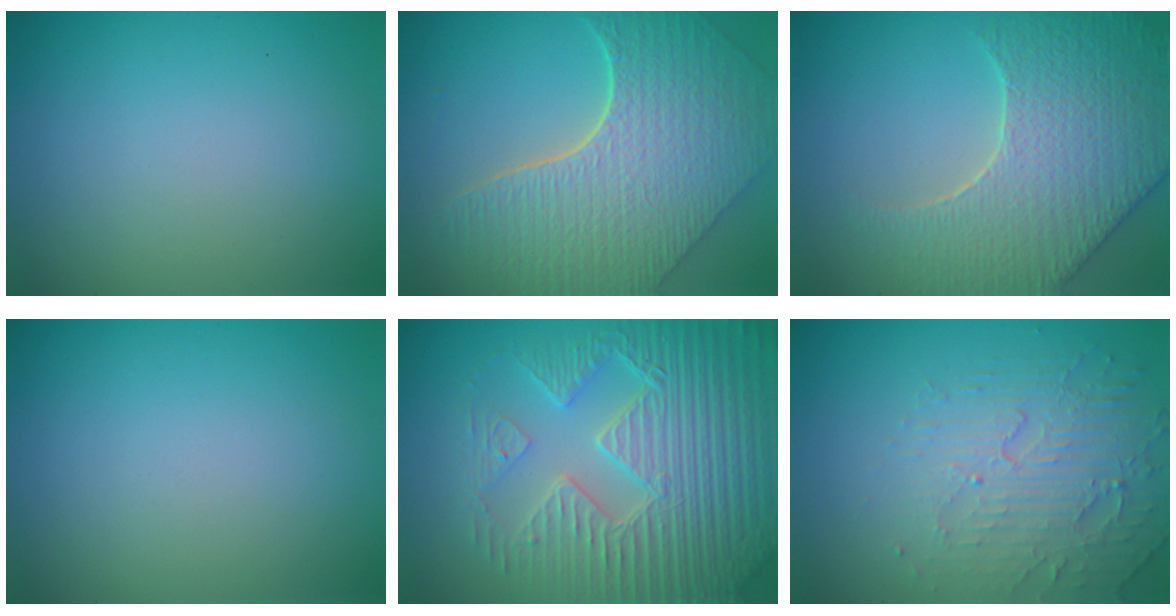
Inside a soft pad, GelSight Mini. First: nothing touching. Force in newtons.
{"total": 8.5, "press": 6.1, "slide": 5.8}
{"total": 6.8, "press": 5.8, "slide": 3.6}
{"total": 0.0}
{"total": 7.3, "press": 5.8, "slide": 4.4}
{"total": 5.1, "press": 3.4, "slide": 3.7}